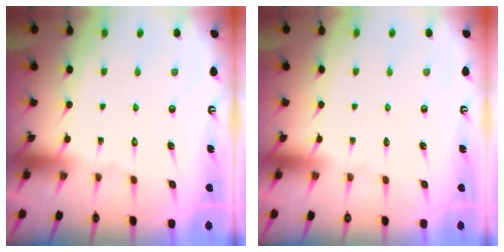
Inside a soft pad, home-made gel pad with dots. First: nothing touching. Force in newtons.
{"total": 0.0}